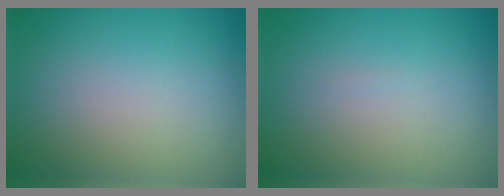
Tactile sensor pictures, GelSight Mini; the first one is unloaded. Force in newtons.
{"total": 0.0}